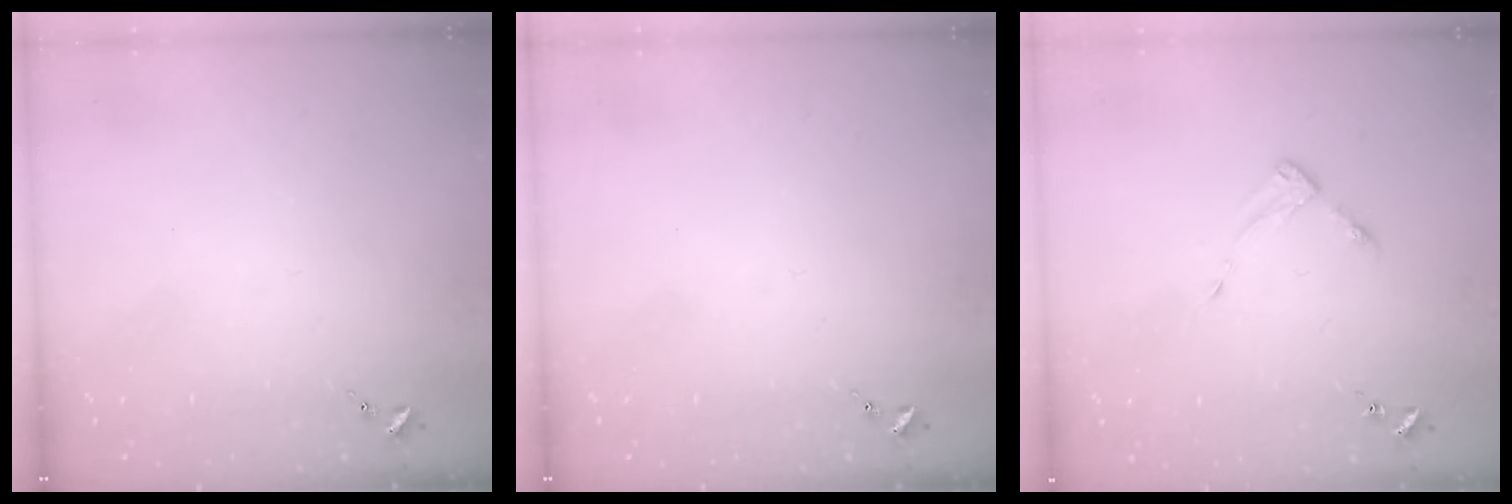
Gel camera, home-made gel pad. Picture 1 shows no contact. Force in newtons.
{"total": 0.0}
{"total": 4.1, "press": 4.1, "slide": 0.4}